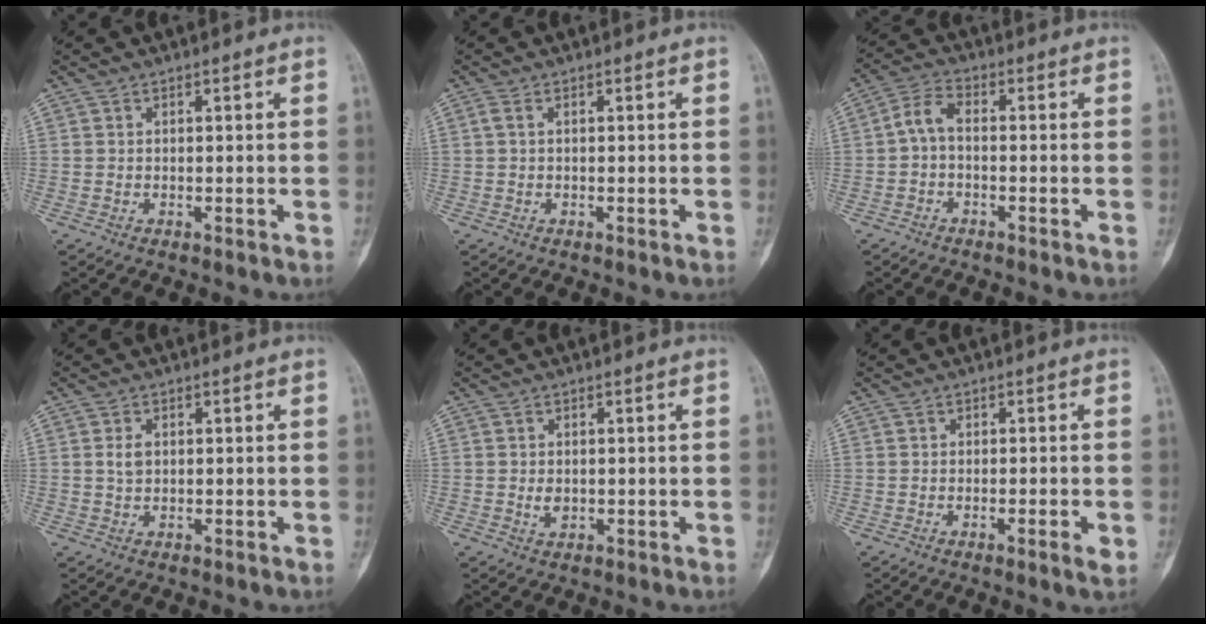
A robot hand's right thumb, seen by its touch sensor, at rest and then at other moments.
{"total": 0.9, "force": [0.2, 0.3, 0.9], "torque": [-0.028, 0.009, 0.003]}
{"total": 4.5, "force": [-0.6, 2.4, 3.7], "torque": [-0.073, 0.017, -0.023]}
{"total": 2.2, "force": [0.4, 1.5, 1.6], "torque": [-0.027, 0.002, 0.009]}
{"total": 2.0, "force": [0.0, 1.6, 1.3], "torque": [-0.017, 0.000, 0.004]}
{"total": 2.6, "force": [-0.9, 0.3, 2.4], "torque": [-0.043, -0.005, -0.014]}